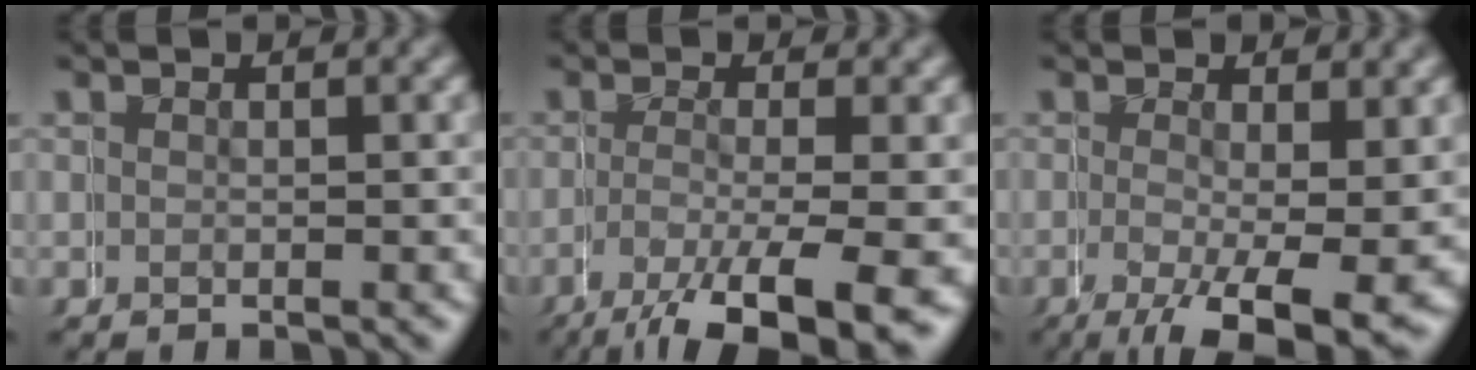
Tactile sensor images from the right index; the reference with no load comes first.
{"total": 4.7, "force": [-2.8, 0.7, 3.7], "torque": [-0.077, -0.024, -0.034]}
{"total": 3.9, "force": [-1.1, 0.8, 3.6], "torque": [-0.052, -0.020, -0.009]}